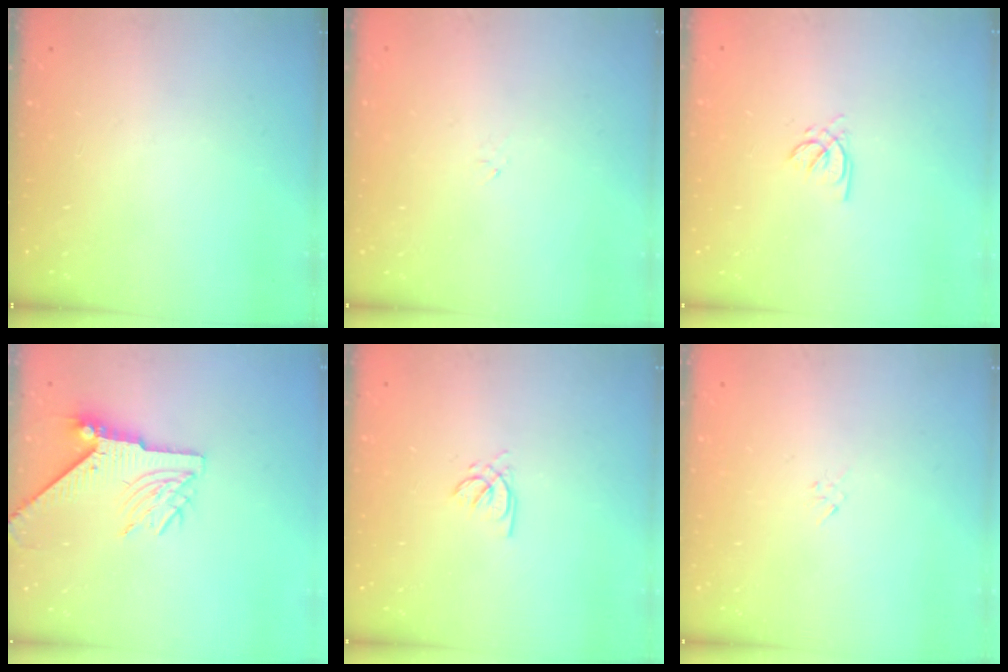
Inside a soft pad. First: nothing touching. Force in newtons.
{"total": 0.7, "press": 0.5, "slide": 0.4}
{"total": 1.5, "press": 1.5, "slide": 0.2}
{"total": 7.7, "press": 7.6, "slide": 0.9}
{"total": 1.5, "press": 1.5, "slide": 0.2}
{"total": 1.3, "press": 1.3, "slide": 0.4}